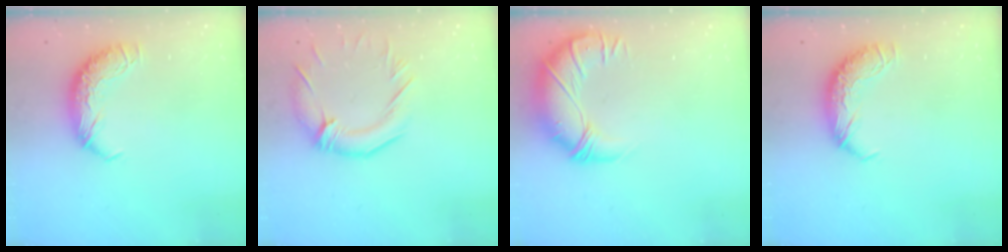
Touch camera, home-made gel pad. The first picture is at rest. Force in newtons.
{"total": 3.7, "press": 3.3, "slide": 1.6}
{"total": 3.4, "press": 1.1, "slide": 3.2}
{"total": 0.0}